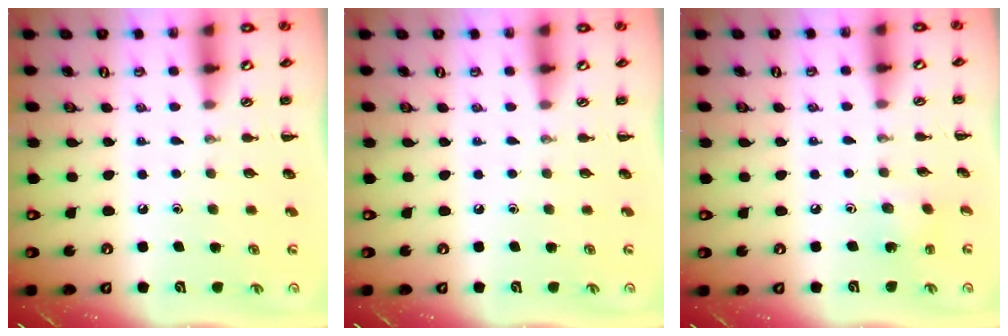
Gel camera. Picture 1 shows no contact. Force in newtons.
{"total": 0.0}
{"total": 2.8, "press": 2.7, "slide": 0.8}